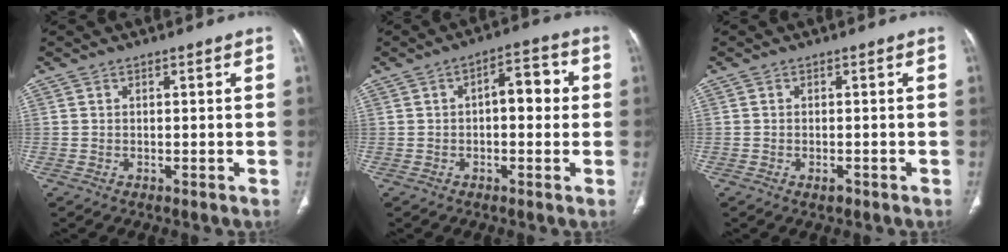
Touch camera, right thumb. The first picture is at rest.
{"total": 4.0, "force": [0.3, 2.0, 3.5], "torque": [-0.037, 0.014, 0.000]}
{"total": 1.2, "force": [-0.7, 0.6, 0.8], "torque": [-0.013, 0.001, -0.009]}